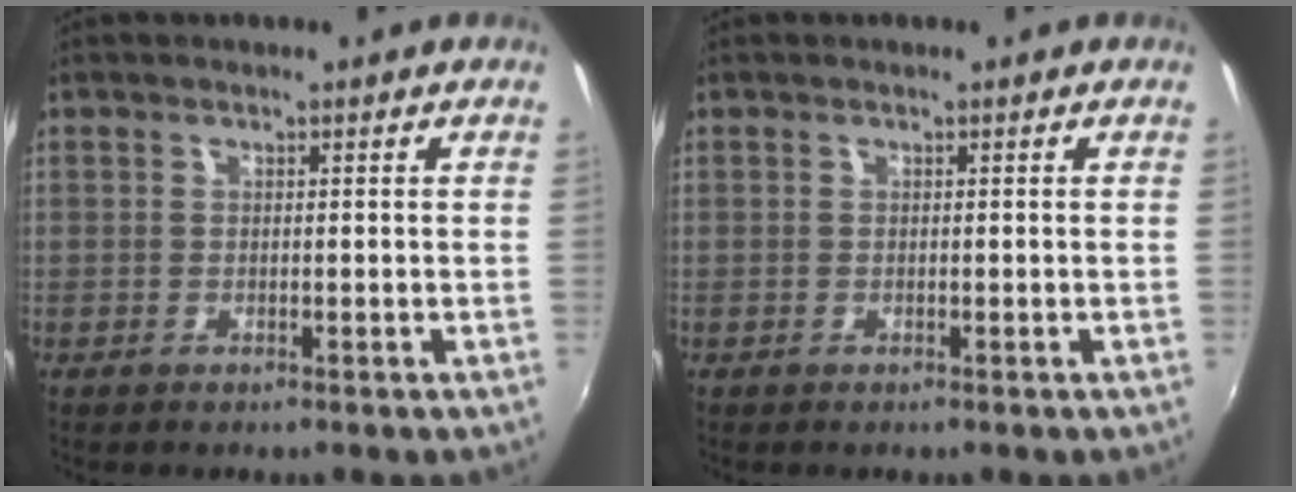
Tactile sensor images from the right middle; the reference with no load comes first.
{"total": 0.0}